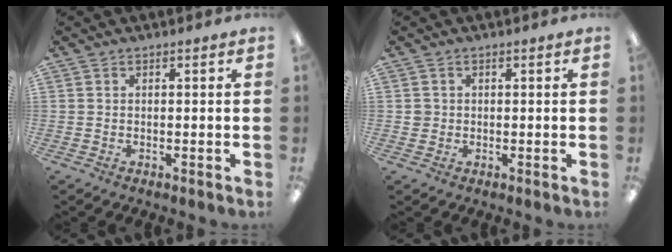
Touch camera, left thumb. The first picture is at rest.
{"total": 1.5, "force": [0.2, 1.4, 0.1], "torque": [-0.002, 0.006, 0.001]}